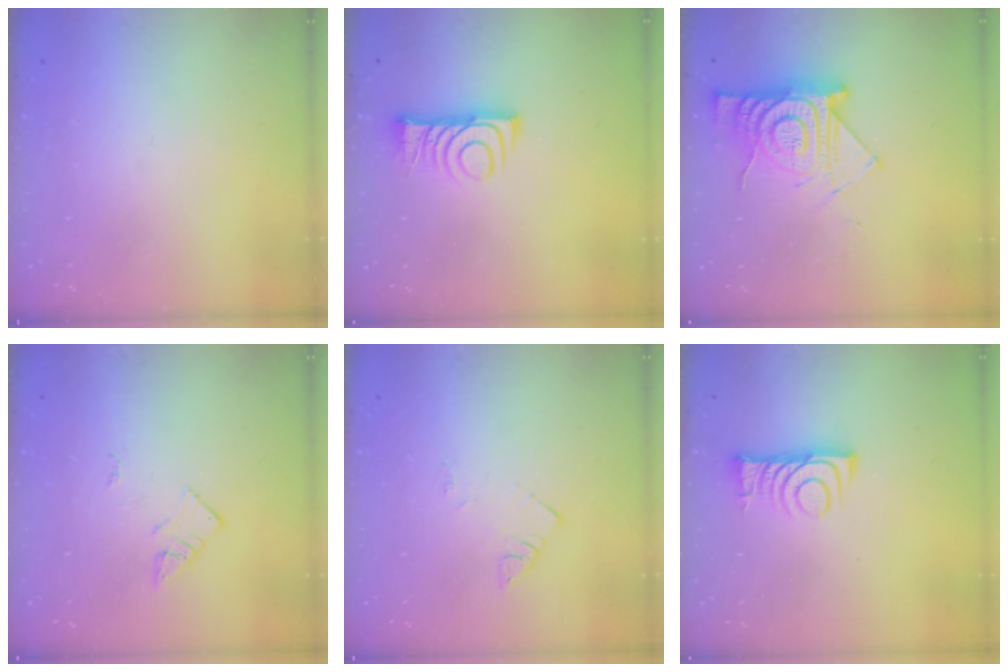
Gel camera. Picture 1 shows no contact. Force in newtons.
{"total": 9.0, "press": 8.9, "slide": 0.9}
{"total": 15.5, "press": 15.4, "slide": 1.2}
{"total": 3.4, "press": 3.4, "slide": 0.2}
{"total": 2.2, "press": 2.2, "slide": 0.4}
{"total": 7.9, "press": 7.8, "slide": 0.8}